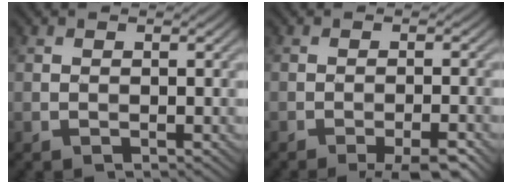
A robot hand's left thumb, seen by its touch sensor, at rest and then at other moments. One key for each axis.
{"total": 3.5, "fx": -2.7, "fy": -0.1, "fz": 2.3, "tx": -0.035, "ty": 0.010, "tz": -0.047}